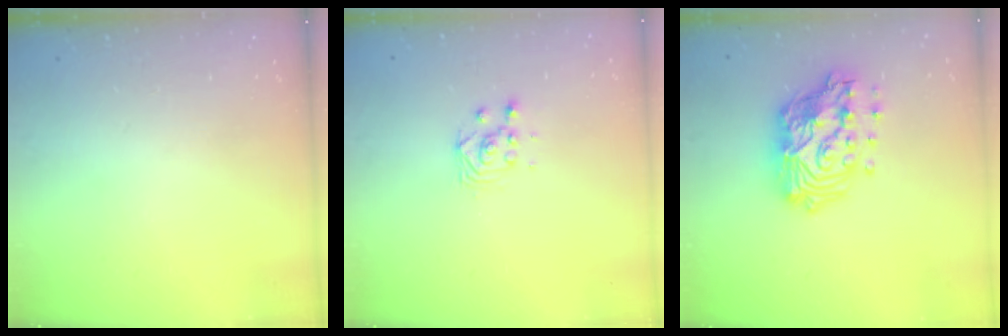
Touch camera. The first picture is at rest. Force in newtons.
{"total": 2.8, "press": 2.8, "slide": 0.3}
{"total": 18.6, "press": 18.5, "slide": 1.9}